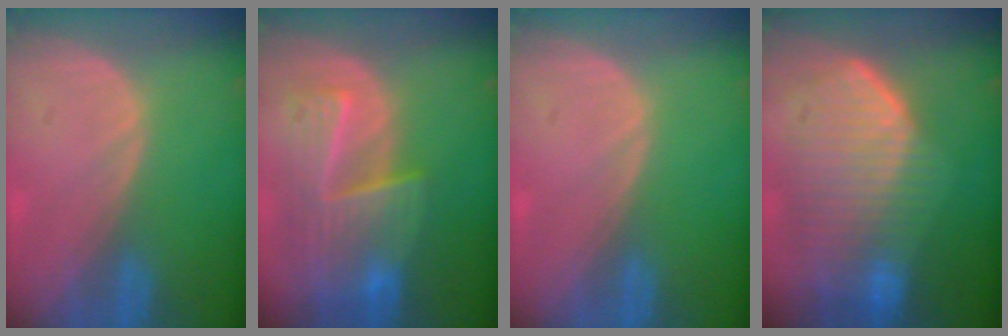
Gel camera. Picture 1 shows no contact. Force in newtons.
{"total": 9.5, "press": 8.4, "slide": 4.5}
{"total": 0.0}
{"total": 10.8, "press": 9.4, "slide": 5.3}